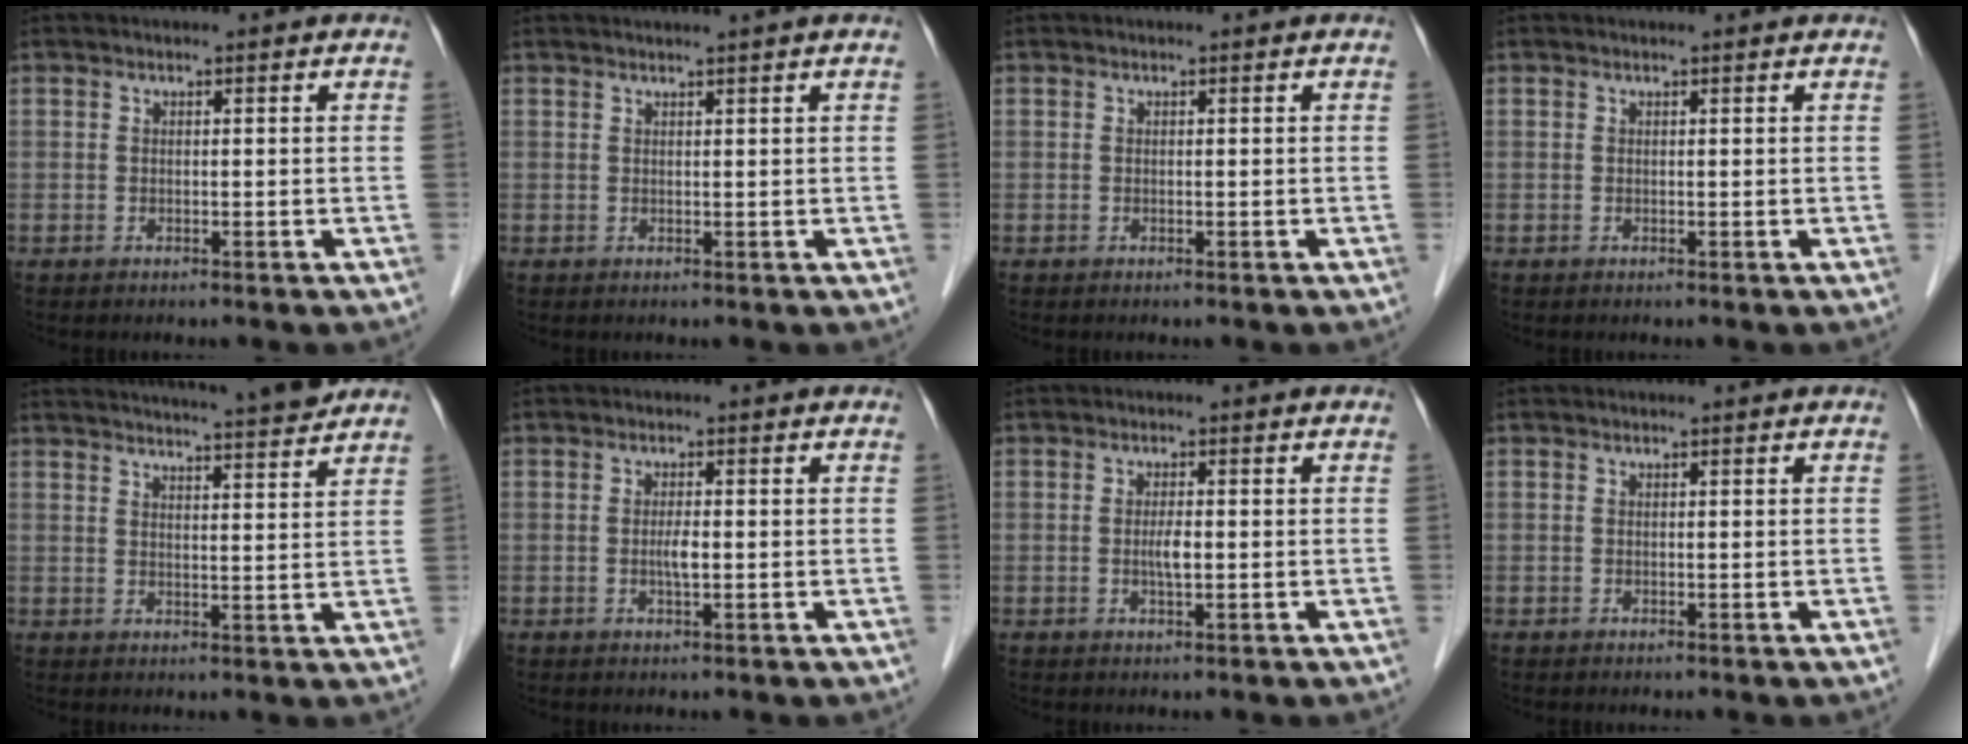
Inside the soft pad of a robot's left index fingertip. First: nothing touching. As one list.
[{"total": 2.5, "force": [2.1, -0.7, 1.1], "torque": [-0.013, 0.010, 0.033]}, {"total": 0.0}, {"total": 0.9, "force": [0.9, 0.1, 0.2], "torque": [-0.008, 0.006, 0.009]}, {"total": 13.3, "force": [12.2, -0.2, 5.3], "torque": [-0.086, 0.001, 0.156]}, {"total": 1.8, "force": [-0.2, 0.3, 1.8], "torque": [-0.037, 0.000, -0.004]}, {"total": 2.0, "force": [-0.2, 0.4, 2.0], "torque": [-0.041, 0.000, -0.004]}, {"total": 0.0}]